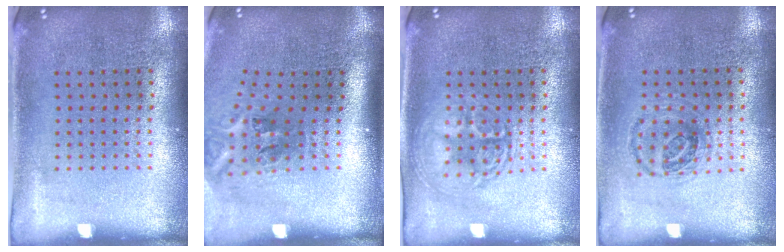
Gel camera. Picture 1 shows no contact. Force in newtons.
{"total": 2.3, "press": 1.4, "slide": 1.8}
{"total": 2.9, "press": 2.9, "slide": 0.4}
{"total": 1.0, "press": 0.9, "slide": 0.5}